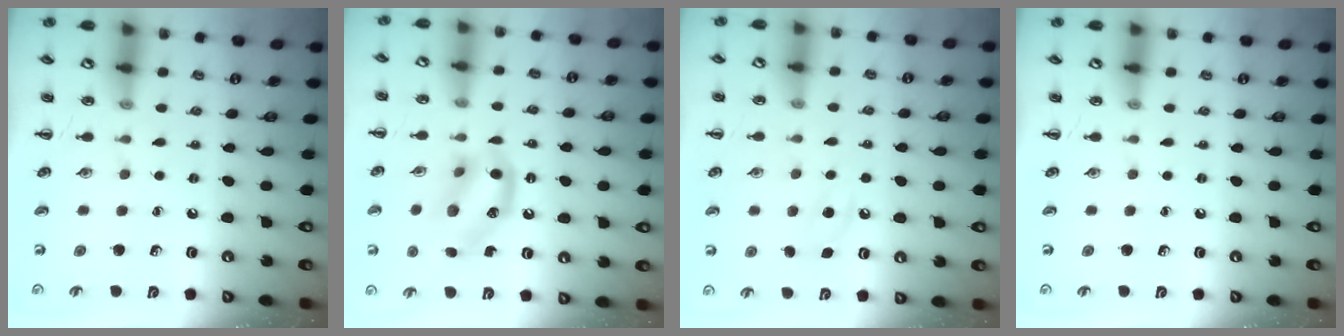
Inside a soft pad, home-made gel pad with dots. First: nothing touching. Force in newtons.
{"total": 13.6, "press": 13.3, "slide": 3.2}
{"total": 5.5, "press": 5.3, "slide": 1.7}
{"total": 0.0}